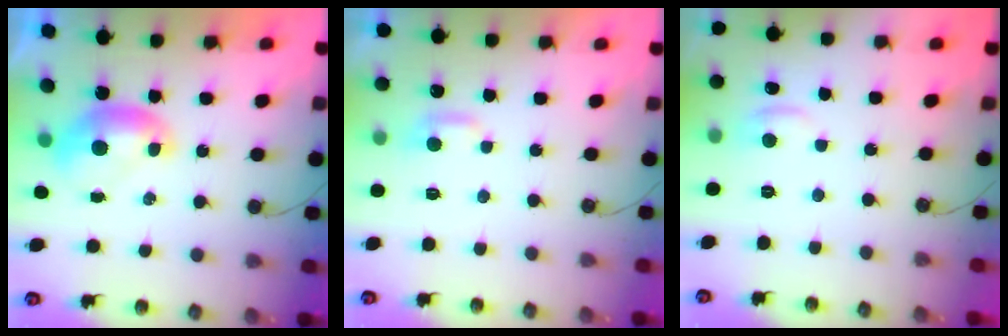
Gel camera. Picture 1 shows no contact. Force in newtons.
{"total": 1.6, "press": 1.4, "slide": 0.7}
{"total": 1.2, "press": 0.7, "slide": 0.9}